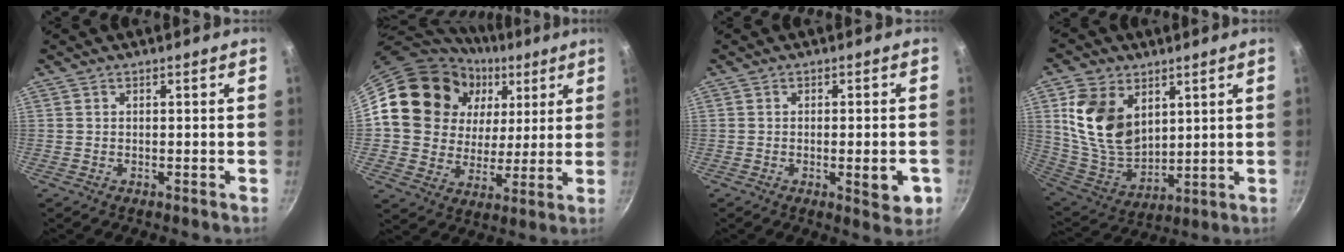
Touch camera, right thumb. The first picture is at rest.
{"total": 20.4, "force": [9.0, 15.9, 9.2], "torque": [-0.132, -0.016, 0.158]}
{"total": 6.5, "force": [-1.9, 2.1, 5.8], "torque": [-0.066, -0.002, -0.023]}
{"total": 15.8, "force": [5.4, 10.7, 10.3], "torque": [-0.170, -0.036, 0.117]}